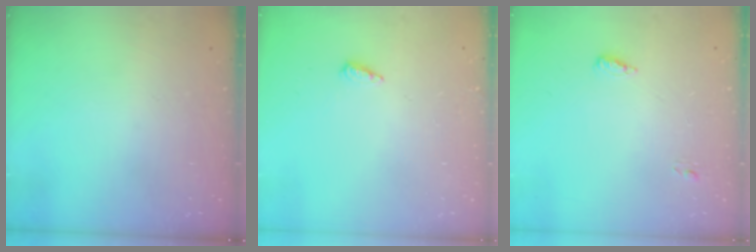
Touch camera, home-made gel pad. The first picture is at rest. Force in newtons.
{"total": 3.4, "press": 3.3, "slide": 0.5}
{"total": 4.9, "press": 4.6, "slide": 1.5}